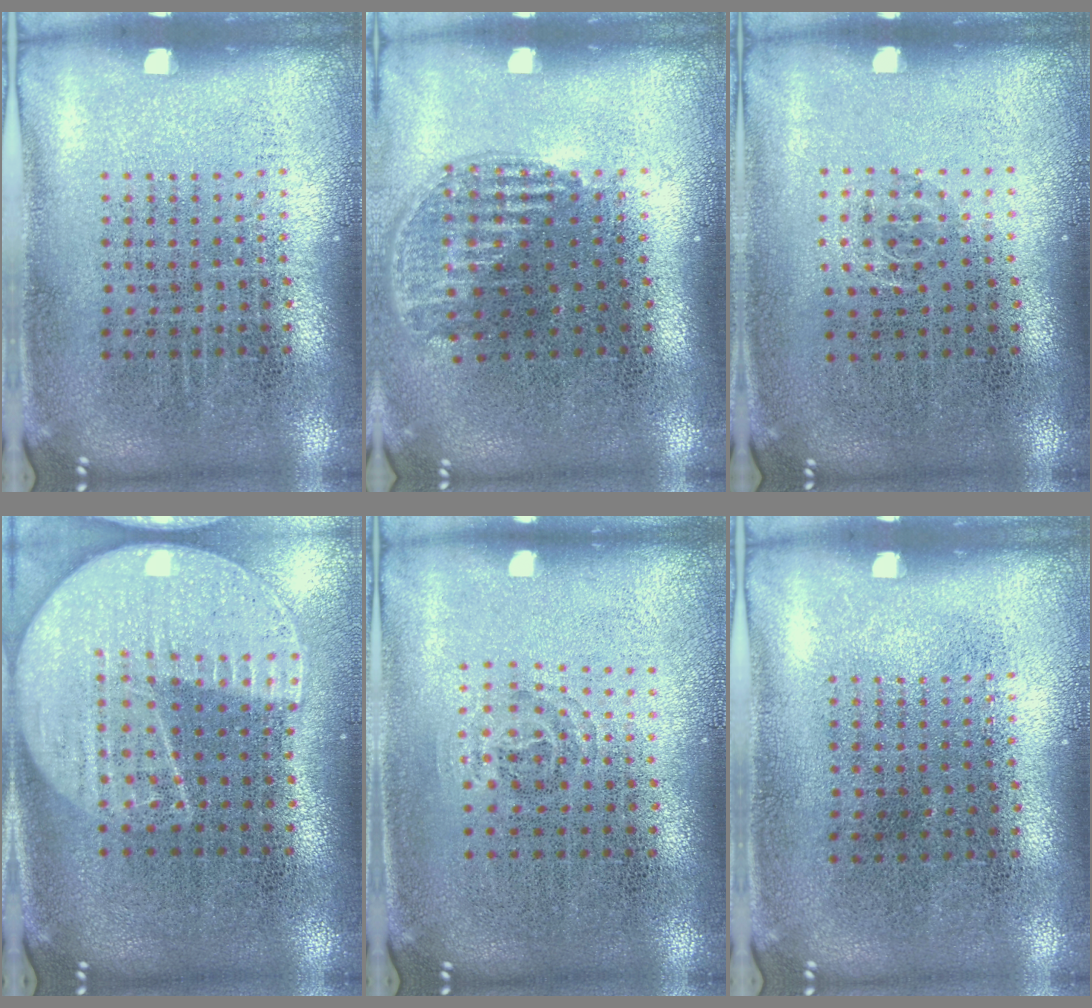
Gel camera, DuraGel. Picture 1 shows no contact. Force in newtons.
{"total": 1.2, "press": 1.0, "slide": 0.6}
{"total": 0.6, "press": 0.4, "slide": 0.4}
{"total": 2.3, "press": 2.0, "slide": 1.1}
{"total": 0.9, "press": 0.6, "slide": 0.7}
{"total": 0.0}